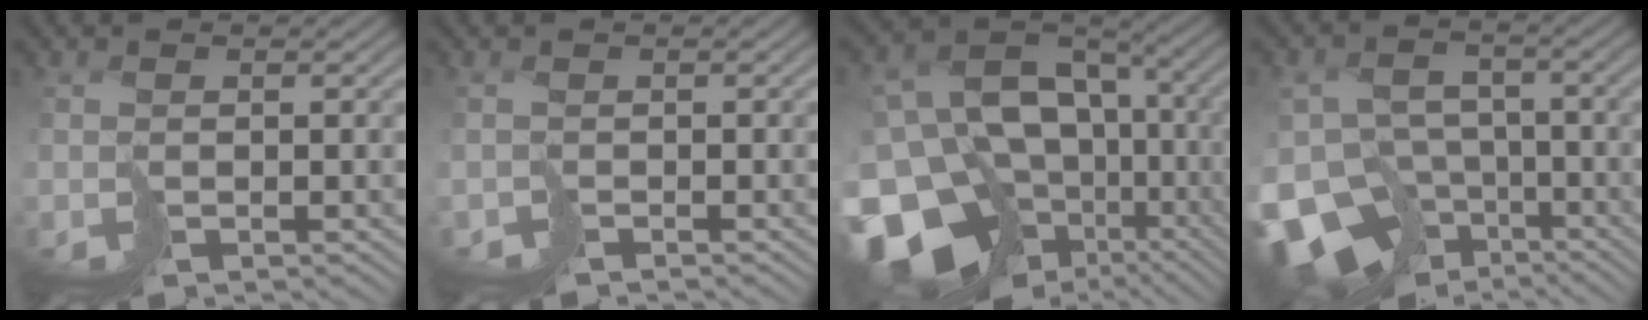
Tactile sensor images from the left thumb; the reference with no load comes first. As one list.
[{"total": 1.4, "force": [-1.1, 0.9, 0.0], "torque": [0.004, -0.005, -0.029]}, {"total": 19.5, "force": [-7.8, 14.3, 10.8], "torque": [-0.243, -0.015, -0.111]}, {"total": 15.5, "force": [-8.6, 10.9, 6.9], "torque": [-0.187, -0.038, -0.127]}]